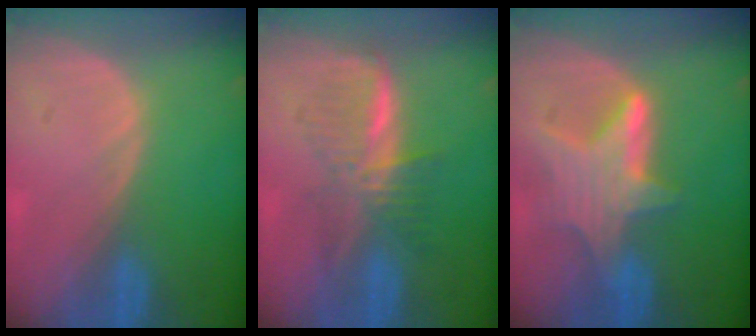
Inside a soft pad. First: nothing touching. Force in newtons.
{"total": 5.9, "press": 5.8, "slide": 1.1}
{"total": 6.8, "press": 6.6, "slide": 1.7}